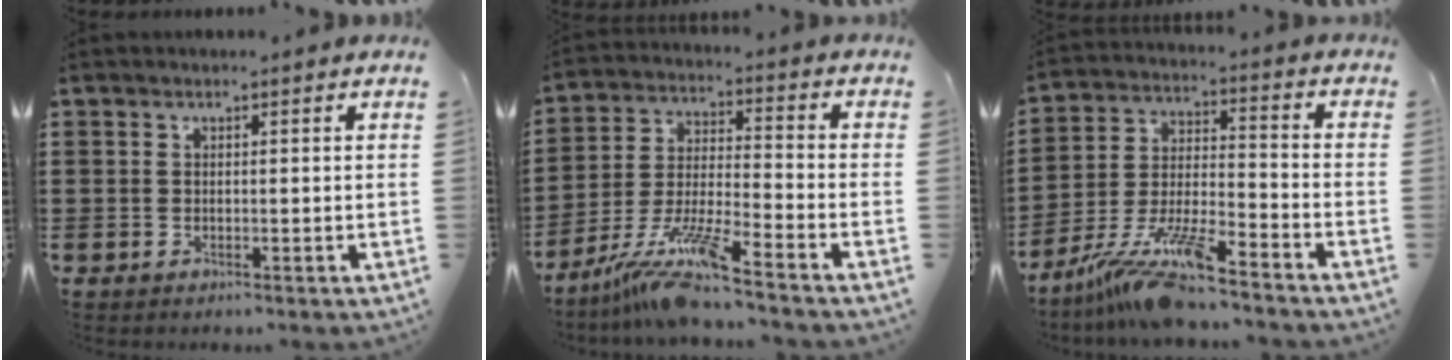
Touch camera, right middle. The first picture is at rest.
{"total": 10.8, "force": [-8.9, -0.2, 6.2], "torque": [-0.133, -0.009, -0.179]}
{"total": 11.5, "force": [-10.0, 0.1, 5.7], "torque": [-0.118, 0.003, -0.199]}